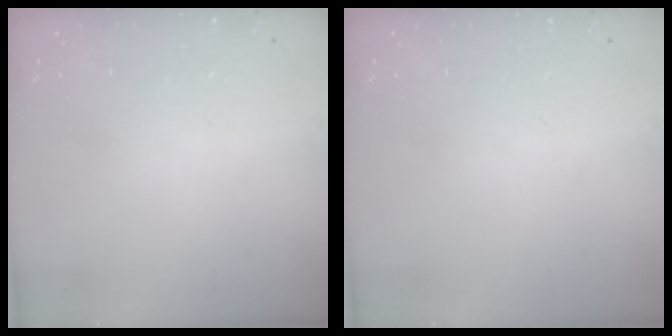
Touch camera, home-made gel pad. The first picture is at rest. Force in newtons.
{"total": 0.0}